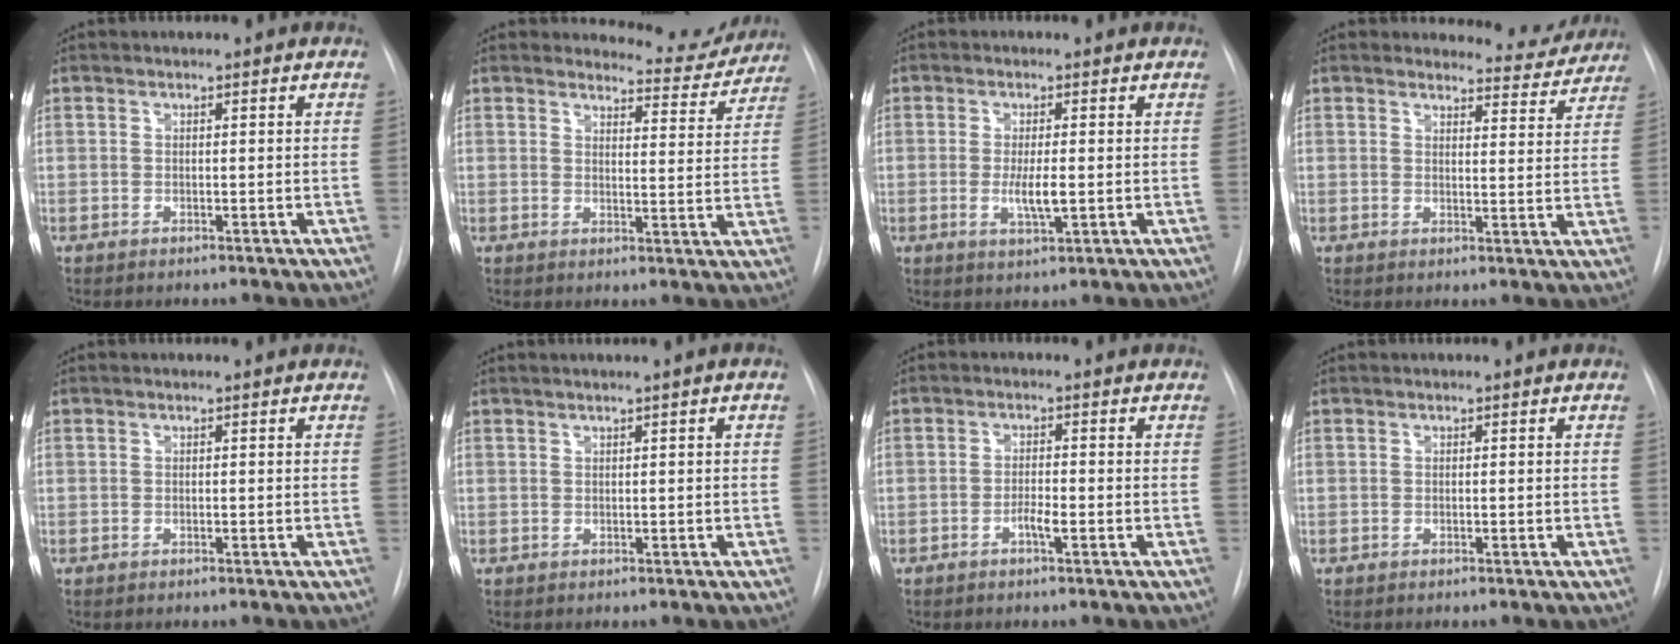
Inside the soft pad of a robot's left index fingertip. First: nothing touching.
{"total": 7.1, "force": [7.0, 1.3, -0.5], "torque": [0.014, -0.029, 0.077]}
{"total": 3.9, "force": [-0.3, 0.7, 3.8], "torque": [-0.075, -0.007, -0.003]}
{"total": 6.1, "force": [5.9, 1.3, -0.6], "torque": [0.018, -0.023, 0.058]}
{"total": 0.0}
{"total": 1.4, "force": [0.7, -0.3, 1.2], "torque": [-0.026, 0.004, 0.016]}
{"total": 2.0, "force": [-0.9, 0.2, 1.8], "torque": [-0.032, 0.000, -0.018]}
{"total": 0.0}